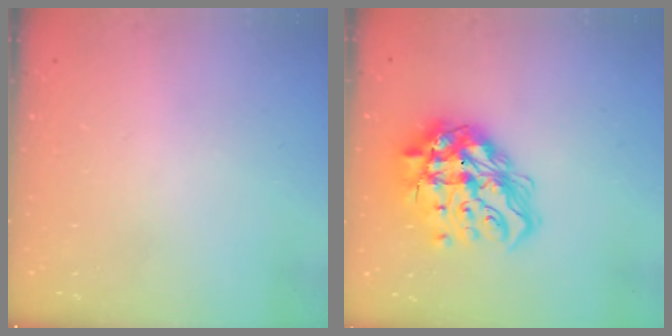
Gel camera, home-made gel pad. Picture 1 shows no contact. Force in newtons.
{"total": 23.3, "press": 23.2, "slide": 2.6}